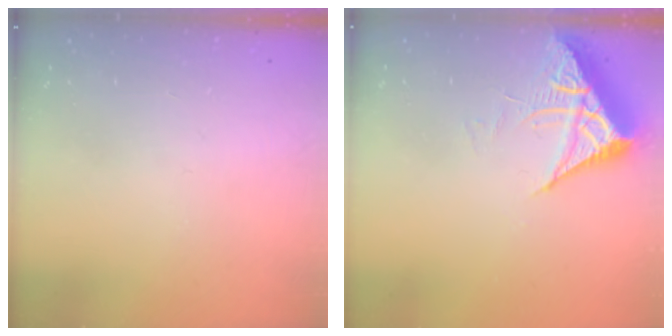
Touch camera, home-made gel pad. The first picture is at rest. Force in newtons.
{"total": 7.0, "press": 7.0, "slide": 0.2}